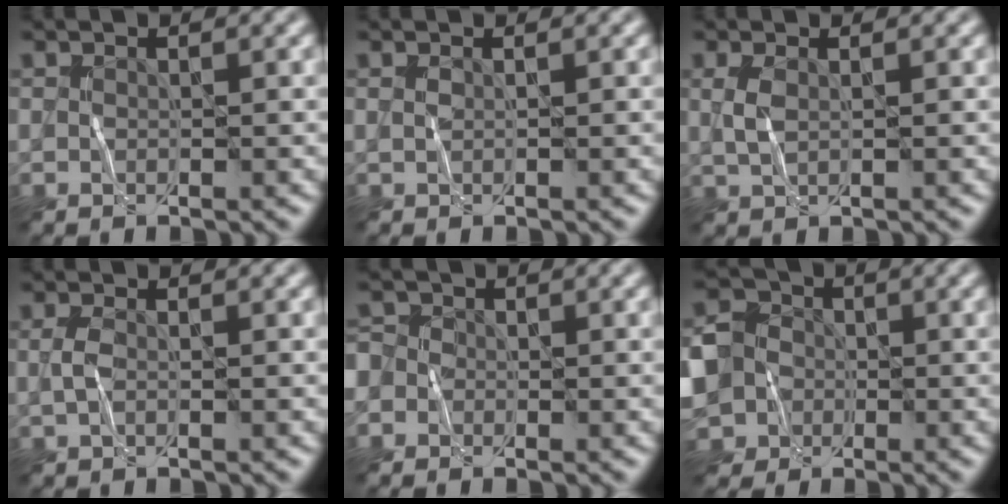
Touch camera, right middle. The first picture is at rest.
{"total": 0.5, "force": [0.2, 0.2, 0.4], "torque": [-0.013, 0.003, 0.003]}
{"total": 1.6, "force": [0.5, 0.7, 1.4], "torque": [-0.036, 0.000, 0.011]}
{"total": 1.4, "force": [0.0, 0.7, 1.2], "torque": [-0.033, 0.000, -0.003]}
{"total": 3.0, "force": [-1.2, 2.7, 0.7], "torque": [0.000, 0.010, -0.044]}
{"total": 10.3, "force": [-3.6, 9.0, 3.7], "torque": [-0.086, -0.019, -0.096]}